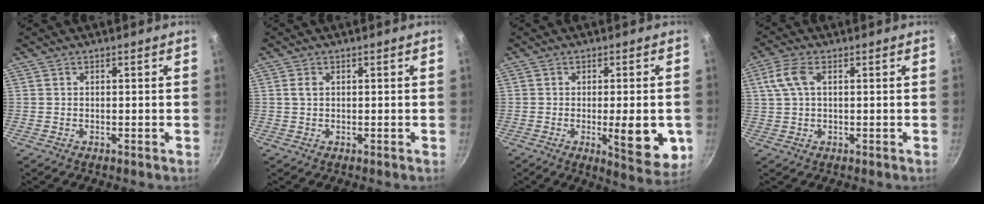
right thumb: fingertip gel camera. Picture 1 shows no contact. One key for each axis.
{"total": 1.4, "fx": 0.3, "fy": 0.8, "fz": 1.0, "tx": -0.020, "ty": 0.003, "tz": 0.005}
{"total": 11.3, "fx": -2.2, "fy": 3.3, "fz": 10.6, "tx": -0.123, "ty": -0.010, "tz": -0.023}
{"total": 5.5, "fx": 1.5, "fy": 2.7, "fz": 4.5, "tx": -0.097, "ty": 0.013, "tz": 0.029}